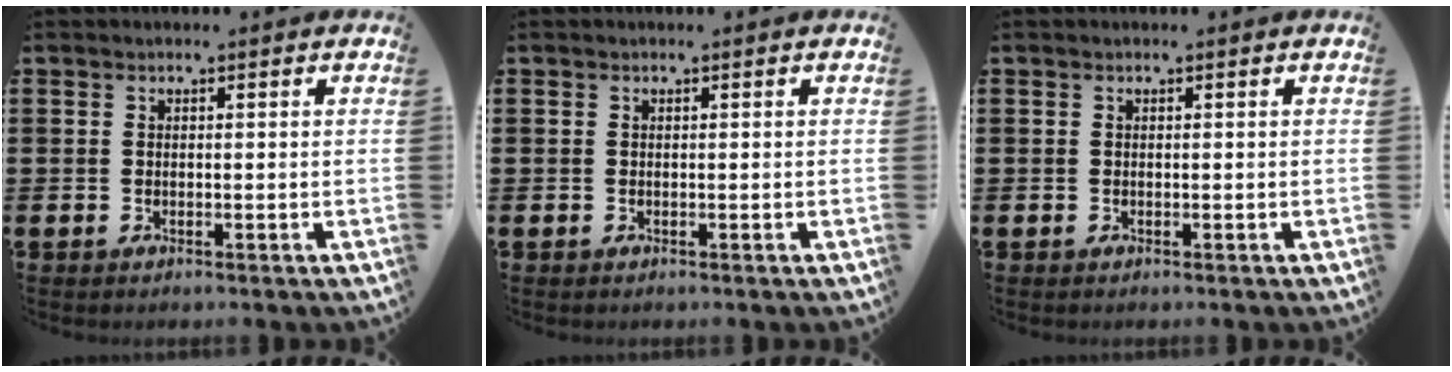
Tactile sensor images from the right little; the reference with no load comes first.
{"total": 0.0}
{"total": 0.0}